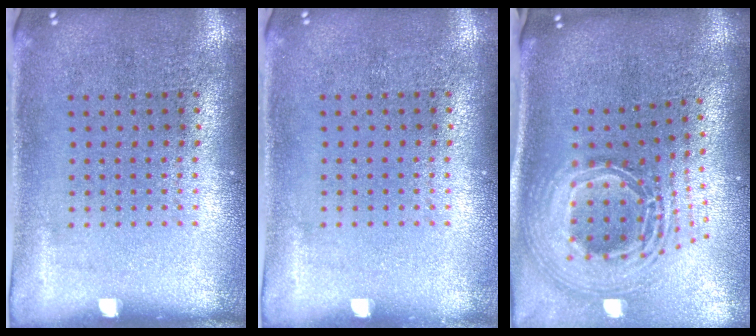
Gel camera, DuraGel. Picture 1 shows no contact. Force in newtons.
{"total": 0.0}
{"total": 2.9, "press": 2.0, "slide": 2.1}